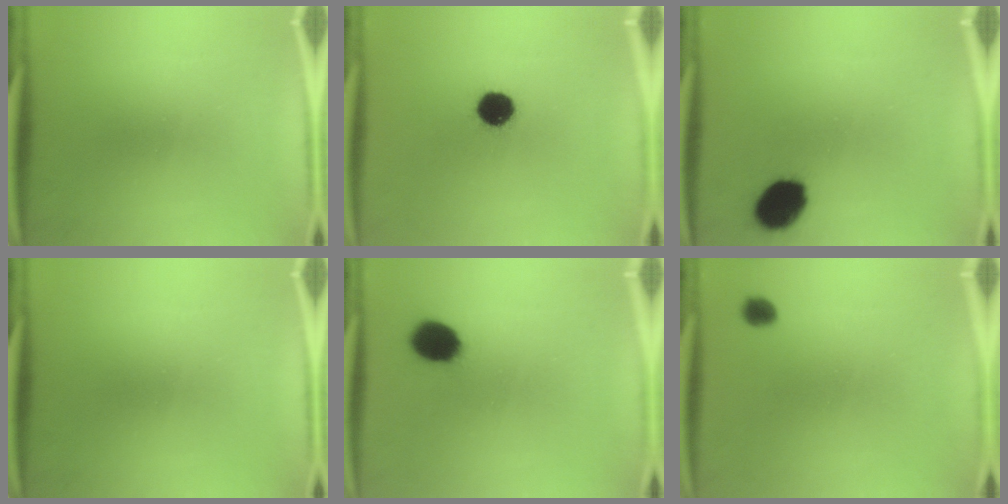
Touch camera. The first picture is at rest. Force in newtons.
{"total": 8.3}
{"total": 10.9}
{"total": 0.0}
{"total": 10.6}
{"total": 2.3}